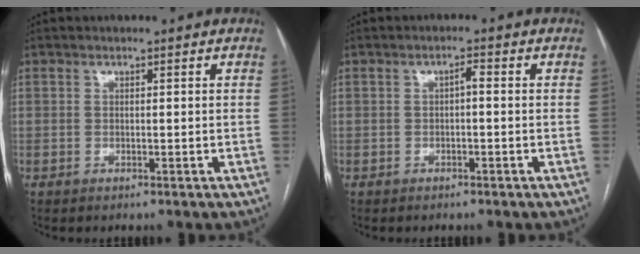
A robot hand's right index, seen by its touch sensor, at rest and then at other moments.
{"total": 1.4, "force": [-0.2, 0.4, 1.3], "torque": [-0.019, 0.005, -0.003]}